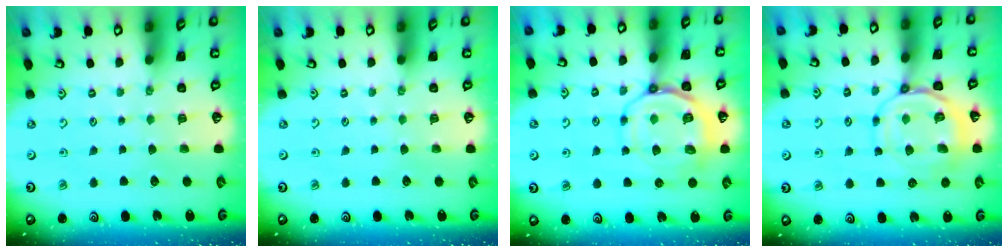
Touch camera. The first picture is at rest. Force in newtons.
{"total": 0.0}
{"total": 11.7, "press": 11.6, "slide": 1.5}
{"total": 11.4, "press": 11.3, "slide": 1.1}